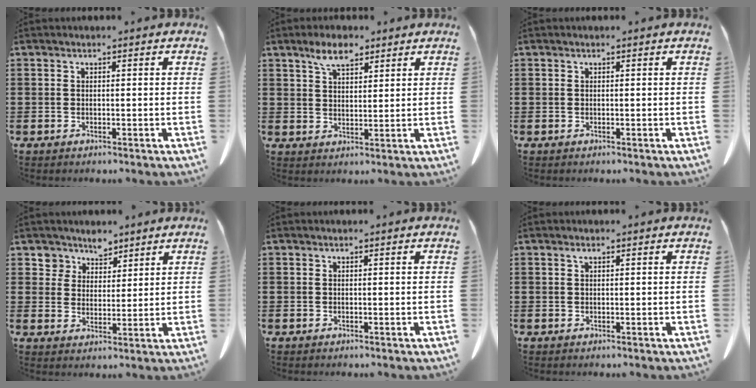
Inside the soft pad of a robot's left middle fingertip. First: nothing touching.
{"total": 5.1, "force": [3.4, 2.1, 3.1], "torque": [-0.061, 0.002, 0.060]}
{"total": 0.0}
{"total": 4.4, "force": [3.5, 2.7, -0.1], "torque": [-0.022, -0.002, 0.066]}
{"total": 0.0}
{"total": 0.7, "force": [0.4, 0.2, 0.5], "torque": [-0.012, 0.001, 0.007]}